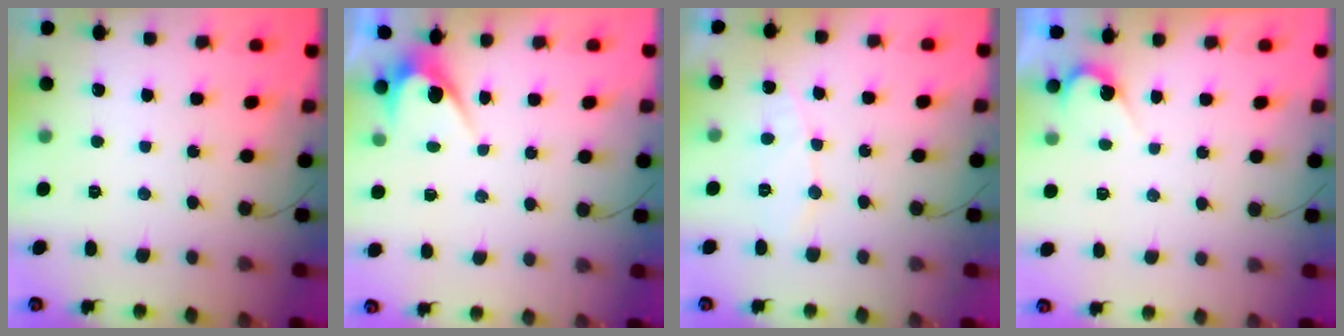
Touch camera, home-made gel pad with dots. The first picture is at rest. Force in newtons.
{"total": 2.8, "press": 2.8, "slide": 0.2}
{"total": 5.3, "press": 5.3, "slide": 0.4}
{"total": 3.0, "press": 3.0, "slide": 0.3}